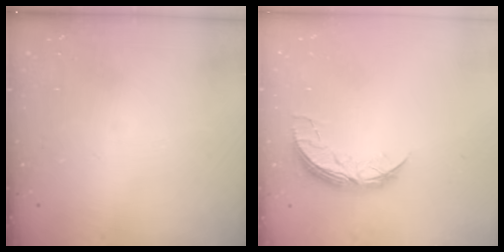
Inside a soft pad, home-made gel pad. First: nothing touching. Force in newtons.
{"total": 8.0, "press": 8.0, "slide": 0.6}